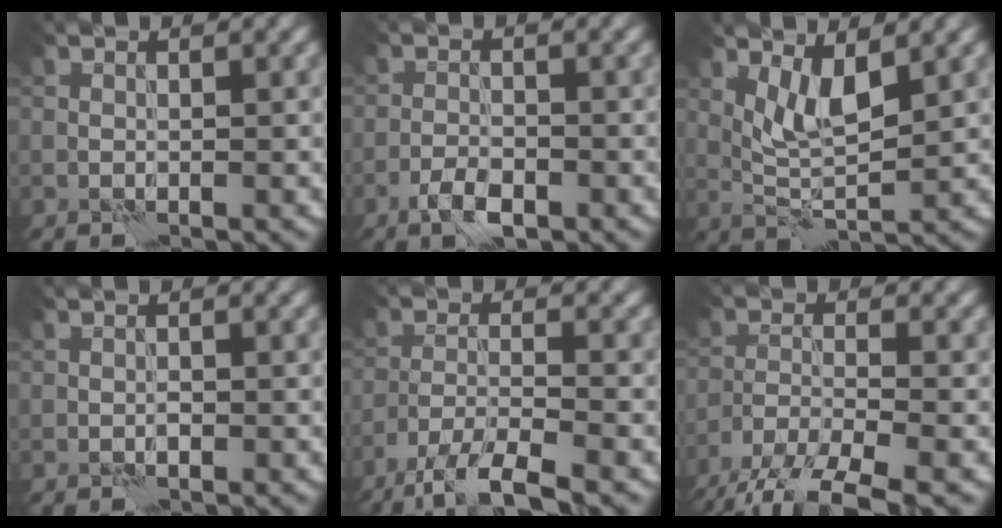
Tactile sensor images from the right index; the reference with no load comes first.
{"total": 2.6, "force": [-1.7, 1.0, 1.8], "torque": [-0.032, 0.002, -0.035]}
{"total": 3.6, "force": [1.9, 0.9, 3.0], "torque": [-0.063, -0.009, 0.040]}
{"total": 0.5, "force": [-0.2, 0.3, 0.4], "torque": [-0.005, 0.002, -0.005]}
{"total": 6.0, "force": [-4.5, 0.9, 4.0], "torque": [-0.065, -0.005, -0.085]}
{"total": 7.4, "force": [-5.6, 1.6, 4.5], "torque": [-0.078, -0.010, -0.107]}